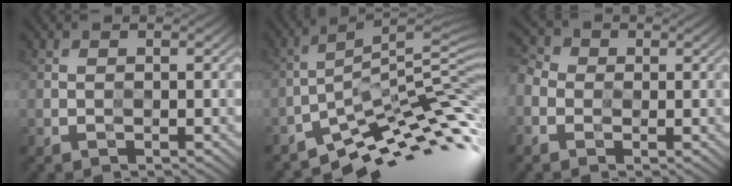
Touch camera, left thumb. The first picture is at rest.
{"total": 11.5, "force": [-6.7, 2.6, 9.0], "torque": [-0.149, 0.004, -0.121]}
{"total": 4.1, "force": [-1.5, 3.3, 1.9], "torque": [-0.054, 0.000, -0.042]}